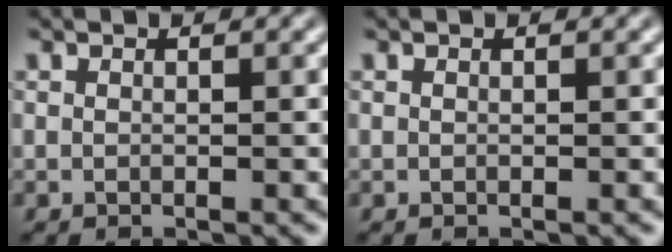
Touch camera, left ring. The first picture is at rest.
{"total": 0.0}